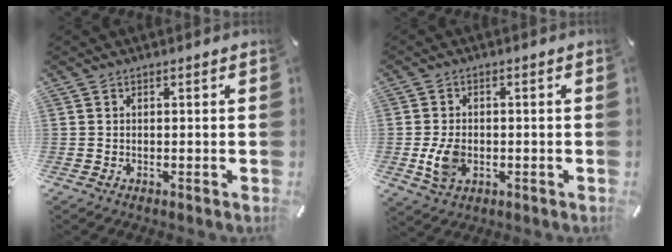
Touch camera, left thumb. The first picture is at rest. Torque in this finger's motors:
{"motor_torque": [0.96, 1.10, 0.49, 0.17, 0.06]}